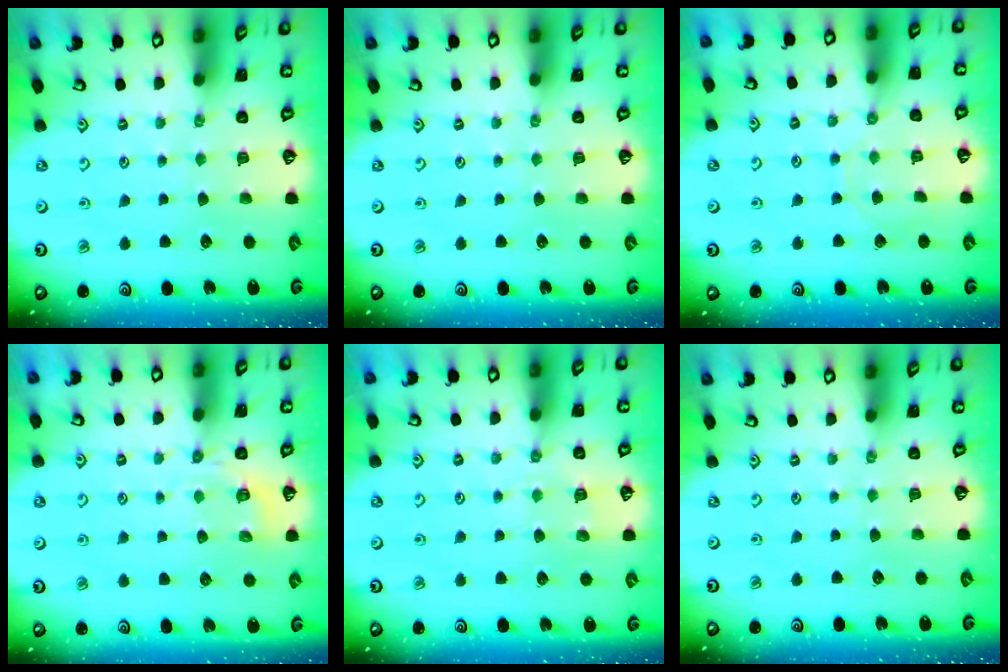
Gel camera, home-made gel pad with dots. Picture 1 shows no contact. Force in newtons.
{"total": 0.0}
{"total": 5.0, "press": 5.0, "slide": 0.5}
{"total": 3.8, "press": 3.4, "slide": 1.7}
{"total": 4.0, "press": 3.9, "slide": 0.6}
{"total": 0.0}